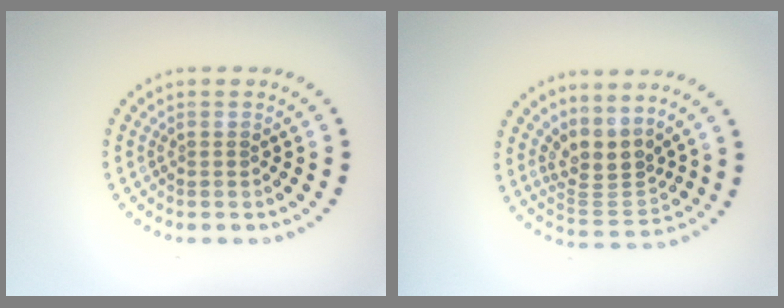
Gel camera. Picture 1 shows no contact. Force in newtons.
{"total": 3.4, "press": 2.6, "slide": 2.2}